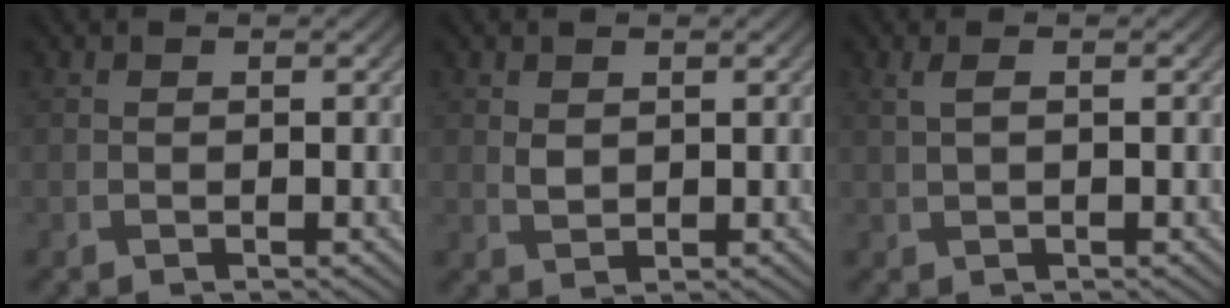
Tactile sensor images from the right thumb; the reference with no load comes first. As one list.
[{"total": 1.6, "force": [0.7, 1.1, 0.9], "torque": [-0.023, -0.002, 0.016]}, {"total": 1.5, "force": [0.3, 0.3, 1.5], "torque": [-0.040, 0.005, 0.009]}]